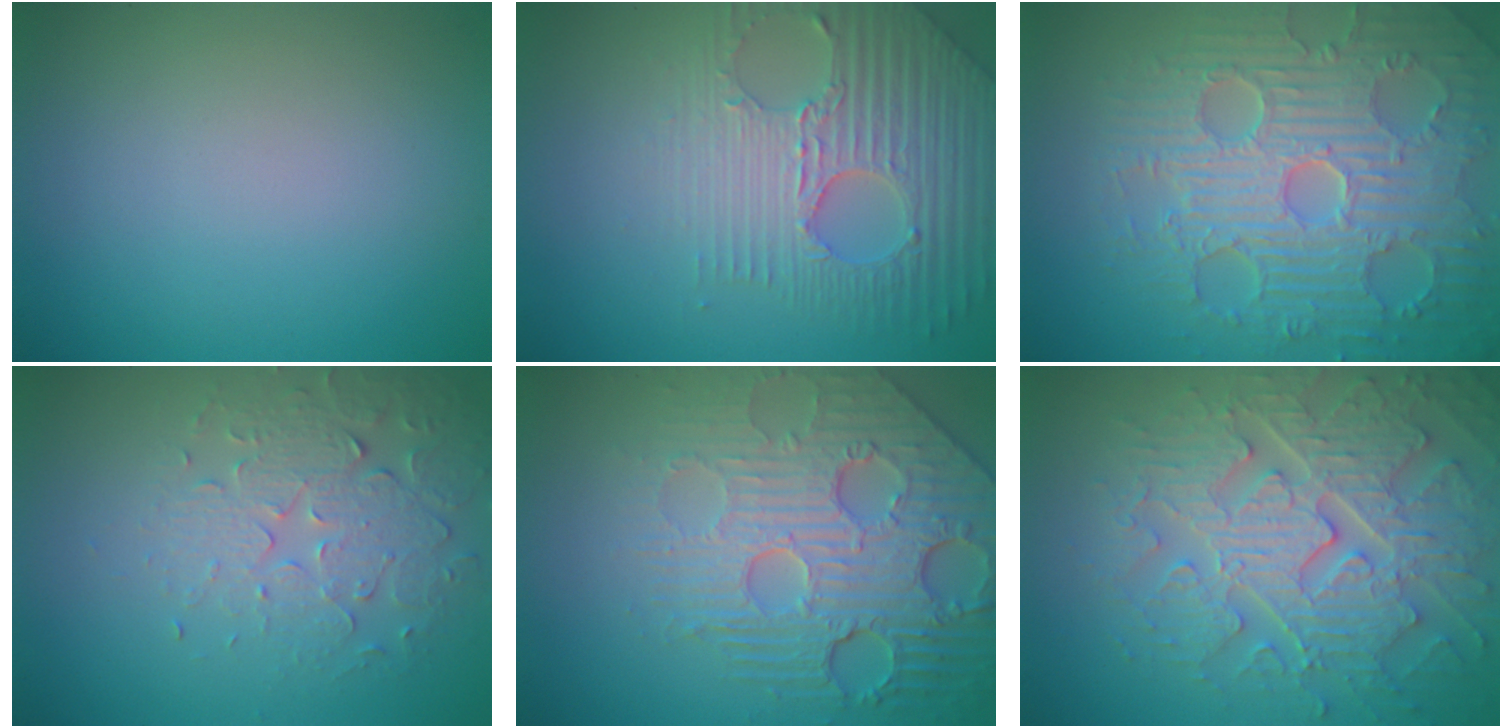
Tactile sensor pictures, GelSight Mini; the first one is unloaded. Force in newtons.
{"total": 6.1, "press": 4.9, "slide": 3.7}
{"total": 9.6, "press": 6.7, "slide": 6.9}
{"total": 4.0, "press": 3.5, "slide": 1.8}
{"total": 8.5, "press": 6.0, "slide": 6.1}
{"total": 8.0, "press": 6.5, "slide": 4.7}